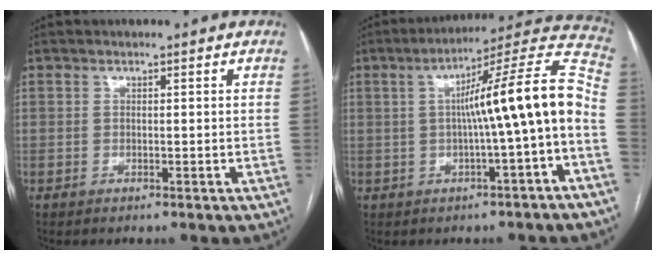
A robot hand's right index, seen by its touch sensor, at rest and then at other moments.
{"total": 14.4, "force": [-1.5, -0.4, 14.3], "torque": [-0.201, 0.037, -0.025]}